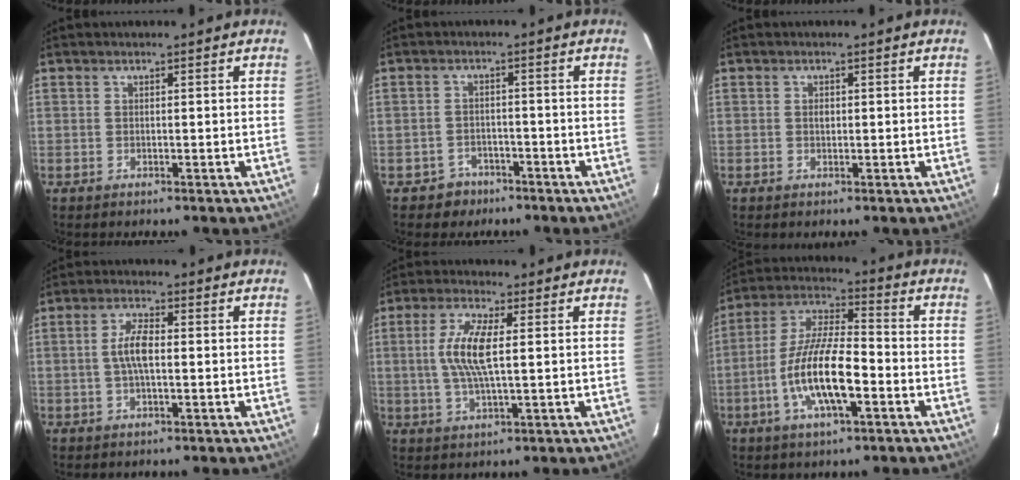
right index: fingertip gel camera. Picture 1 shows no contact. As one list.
[{"total": 4.5, "force": [-3.0, 3.3, 0.2], "torque": [-0.018, 0.018, -0.044]}, {"total": 1.0, "force": [0.0, 0.8, 0.6], "torque": [-0.009, 0.003, 0.001]}, {"total": 5.0, "force": [-0.2, 1.7, 4.7], "torque": [-0.093, 0.007, -0.003]}, {"total": 8.6, "force": [0.9, 2.2, 8.2], "torque": [-0.165, 0.003, 0.017]}, {"total": 14.3, "force": [-4.8, 4.2, 12.8], "torque": [-0.258, -0.005, -0.092]}]